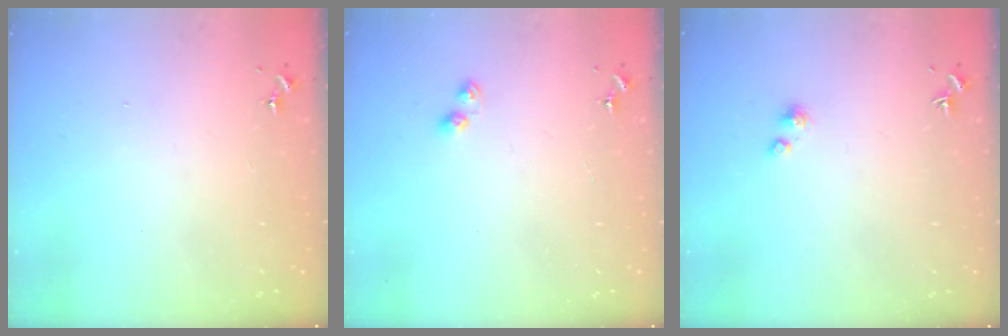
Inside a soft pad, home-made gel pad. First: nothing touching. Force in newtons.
{"total": 3.0, "press": 3.0, "slide": 0.3}
{"total": 2.2, "press": 2.2, "slide": 0.2}